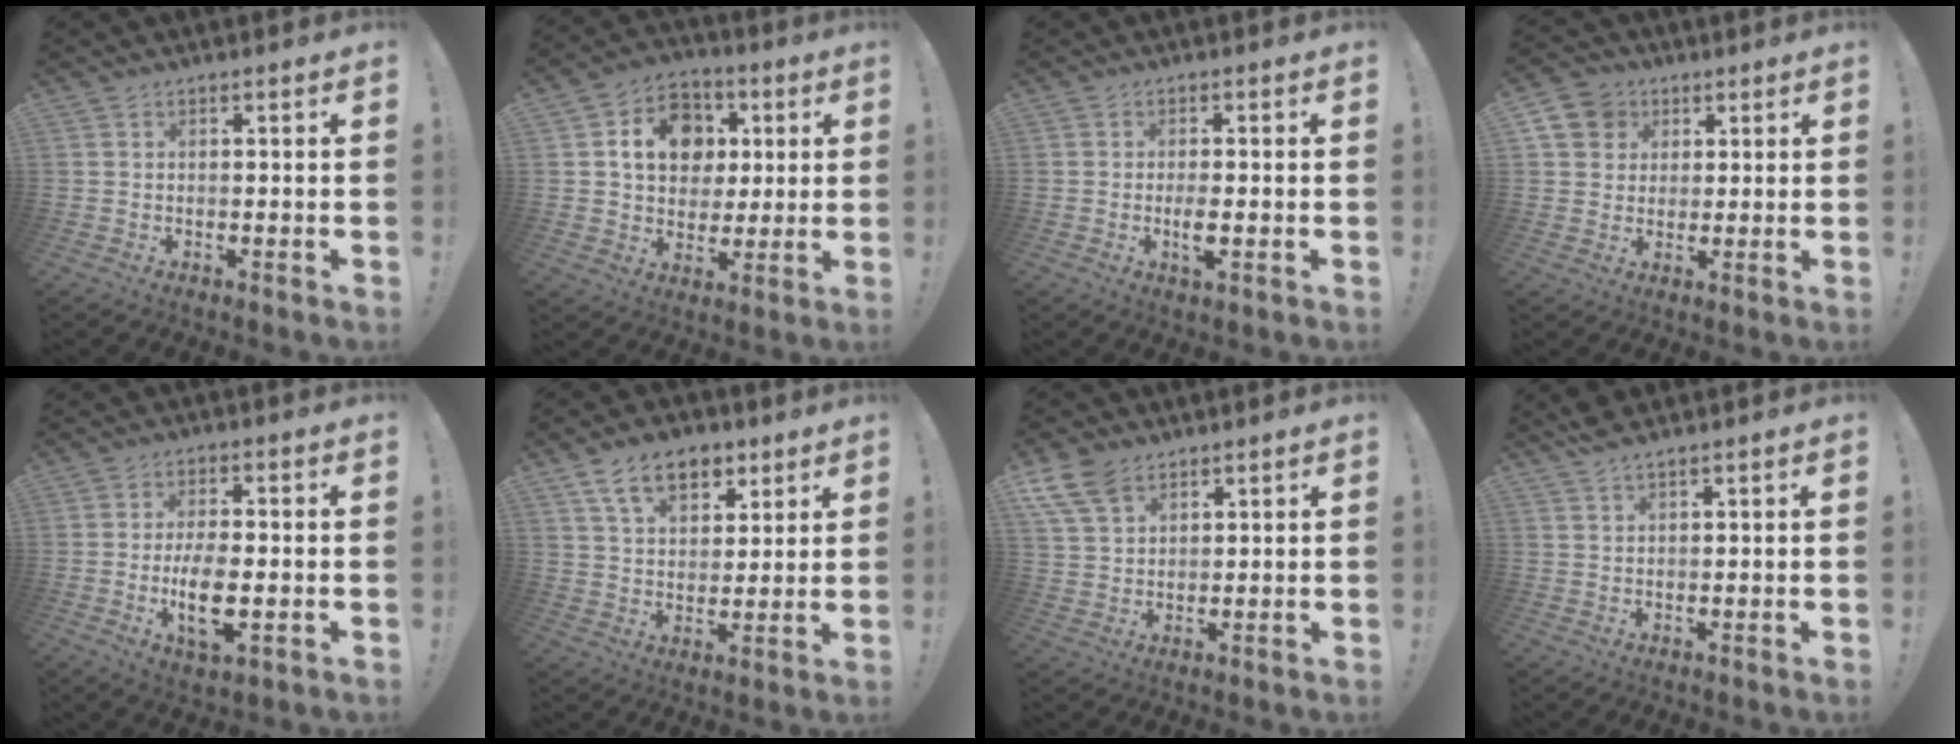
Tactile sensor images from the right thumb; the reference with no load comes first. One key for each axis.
{"total": 14.9, "fx": 3.8, "fy": 12.0, "fz": 7.9, "tx": -0.114, "ty": -0.001, "tz": 0.080}
{"total": 3.5, "fx": -1.0, "fy": 0.8, "fz": 3.3, "tx": -0.062, "ty": -0.009, "tz": -0.022}
{"total": 8.2, "fx": 3.1, "fy": 7.2, "fz": 2.5, "tx": -0.039, "ty": -0.011, "tz": 0.063}
{"total": 9.6, "fx": -1.9, "fy": 3.8, "fz": 8.6, "tx": -0.156, "ty": -0.009, "tz": -0.036}
{"total": 13.2, "fx": 7.3, "fy": 8.2, "fz": 7.3, "tx": -0.110, "ty": -0.026, "tz": 0.136}
{"total": 9.0, "fx": 5.7, "fy": 5.1, "fz": 4.7, "tx": -0.089, "ty": -0.017, "tz": 0.114}
{"total": 3.0, "fx": 2.6, "fy": 0.7, "fz": 1.4, "tx": -0.025, "ty": -0.014, "tz": 0.047}